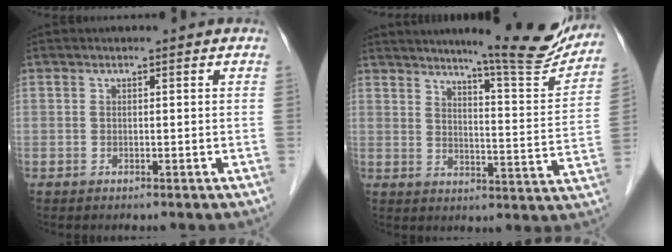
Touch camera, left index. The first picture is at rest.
{"total": 15.4, "force": [13.9, 0.1, 6.7], "torque": [-0.086, -0.045, 0.174]}